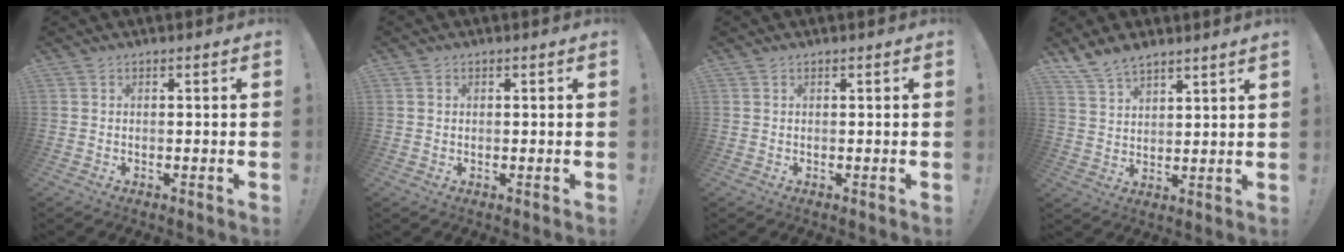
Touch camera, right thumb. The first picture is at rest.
{"total": 0.8, "force": [0.3, 0.8, -0.1], "torque": [0.004, 0.003, 0.005]}
{"total": 0.0}
{"total": 6.8, "force": [6.3, 1.7, 2.2], "torque": [-0.059, -0.033, 0.122]}